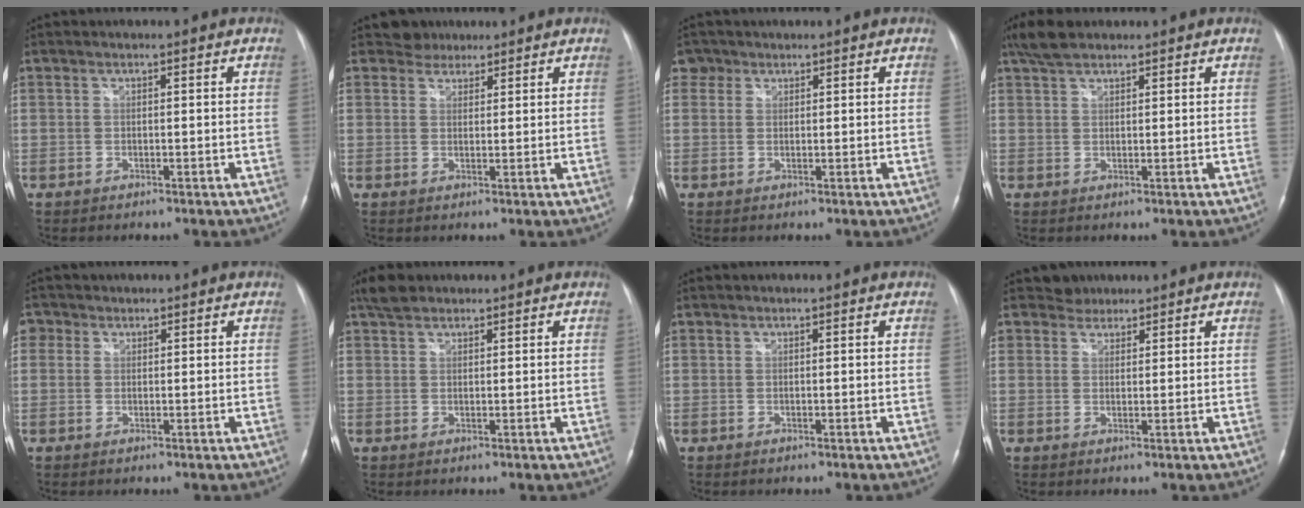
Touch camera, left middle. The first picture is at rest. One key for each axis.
{"total": 2.6, "fx": 2.2, "fy": 1.4, "fz": -0.5, "tx": 0.010, "ty": 0.004, "tz": 0.033}
{"total": 2.2, "fx": 1.4, "fy": 1.7, "fz": -0.2, "tx": 0.010, "ty": 0.008, "tz": 0.019}
{"total": 4.2, "fx": 3.4, "fy": 1.5, "fz": 1.9, "tx": -0.049, "ty": 0.014, "tz": 0.068}
{"total": 2.2, "fx": 1.1, "fy": 1.9, "fz": 0.2, "tx": 0.005, "ty": 0.005, "tz": 0.015}
{"total": 2.8, "fx": 2.4, "fy": 1.3, "fz": 0.8, "tx": -0.021, "ty": 0.010, "tz": 0.042}
{"total": 0.0}
{"total": 2.4, "fx": 2.0, "fy": 1.1, "fz": -0.6, "tx": 0.010, "ty": 0.004, "tz": 0.030}